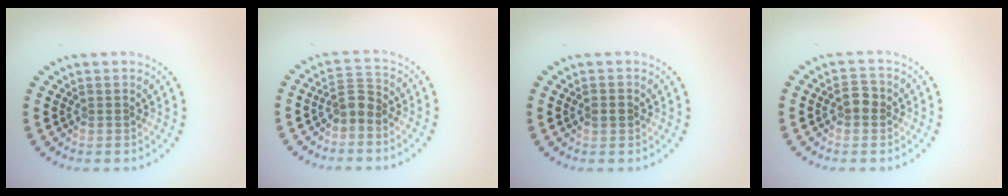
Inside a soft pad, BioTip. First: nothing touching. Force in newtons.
{"total": 2.1, "press": 1.8, "slide": 1.2}
{"total": 1.3, "press": 1.3, "slide": 0.1}
{"total": 1.8, "press": 1.8, "slide": 0.1}